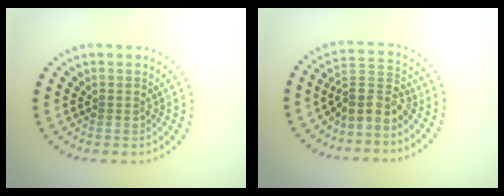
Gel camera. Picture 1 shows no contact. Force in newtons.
{"total": 3.3, "press": 2.5, "slide": 2.2}